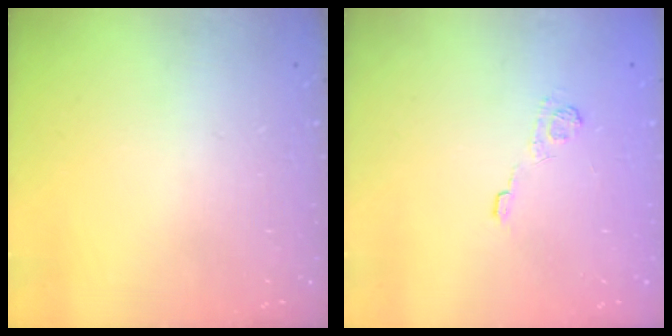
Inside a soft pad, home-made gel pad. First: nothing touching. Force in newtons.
{"total": 8.5, "press": 8.4, "slide": 1.5}